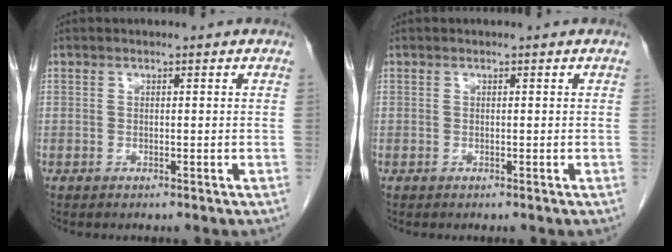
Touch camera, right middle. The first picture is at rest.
{"total": 0.0}